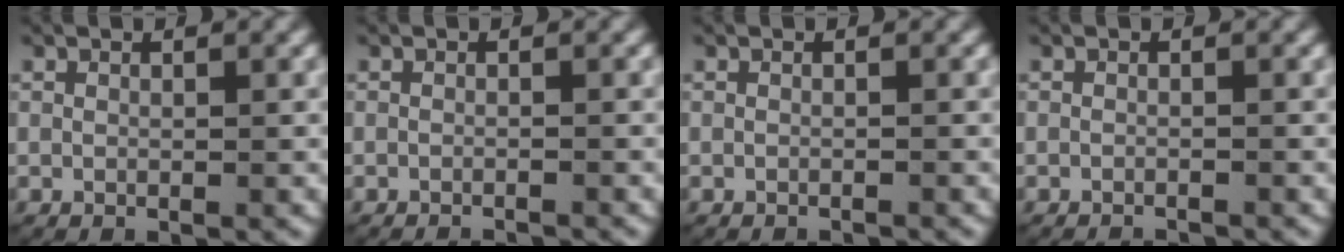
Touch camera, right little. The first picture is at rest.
{"total": 1.9, "force": [-1.9, 0.2, 0.2], "torque": [-0.005, -0.007, -0.027]}
{"total": 0.8, "force": [-0.8, 0.0, 0.0], "torque": [-0.003, -0.004, -0.010]}
{"total": 1.6, "force": [-1.6, 0.1, 0.1], "torque": [-0.006, -0.008, -0.022]}